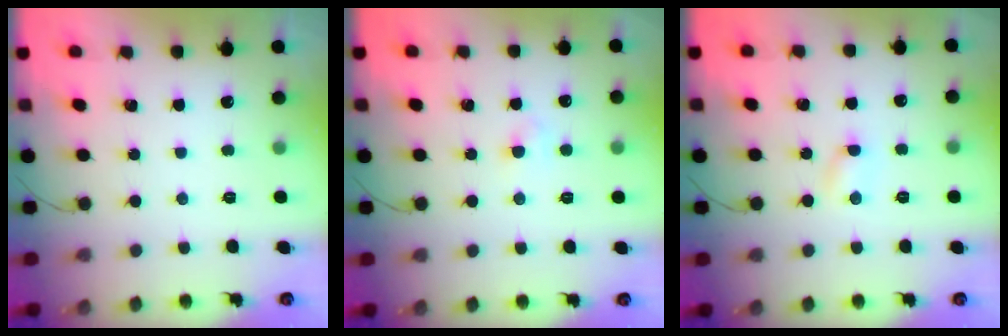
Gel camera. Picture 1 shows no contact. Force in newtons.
{"total": 2.8, "press": 2.6, "slide": 0.9}
{"total": 2.7, "press": 2.6, "slide": 0.8}